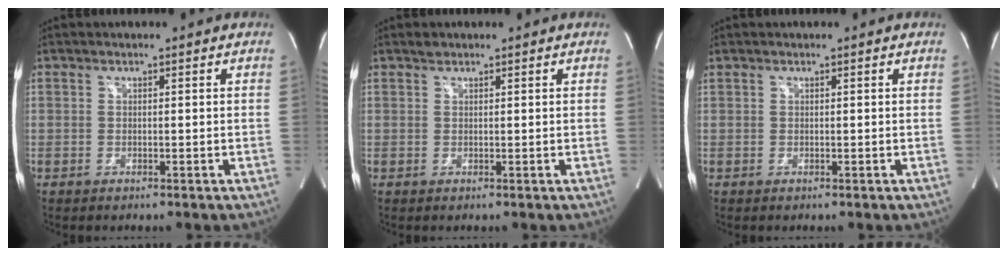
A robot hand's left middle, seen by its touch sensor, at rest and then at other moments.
{"total": 0.8, "force": [0.7, 0.4, 0.1], "torque": [-0.006, 0.003, 0.012]}
{"total": 0.0}